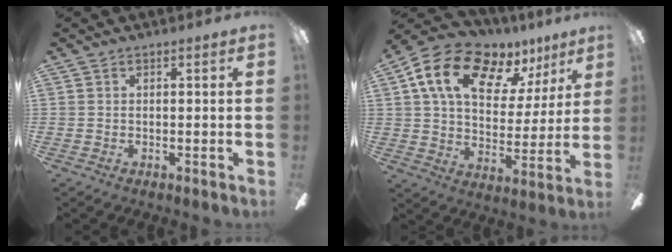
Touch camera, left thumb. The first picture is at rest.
{"total": 17.3, "force": [10.8, 9.3, 9.7], "torque": [-0.181, -0.049, 0.193]}